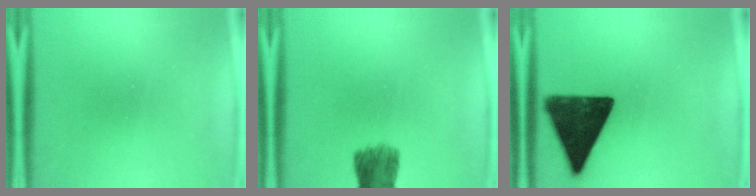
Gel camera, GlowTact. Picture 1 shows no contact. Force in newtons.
{"total": 6.6}
{"total": 13.3}